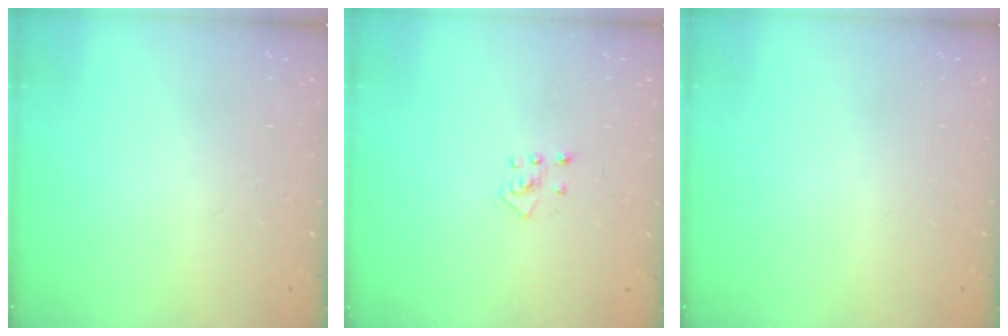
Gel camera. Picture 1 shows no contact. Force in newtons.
{"total": 2.4, "press": 2.4, "slide": 0.5}
{"total": 0.0}